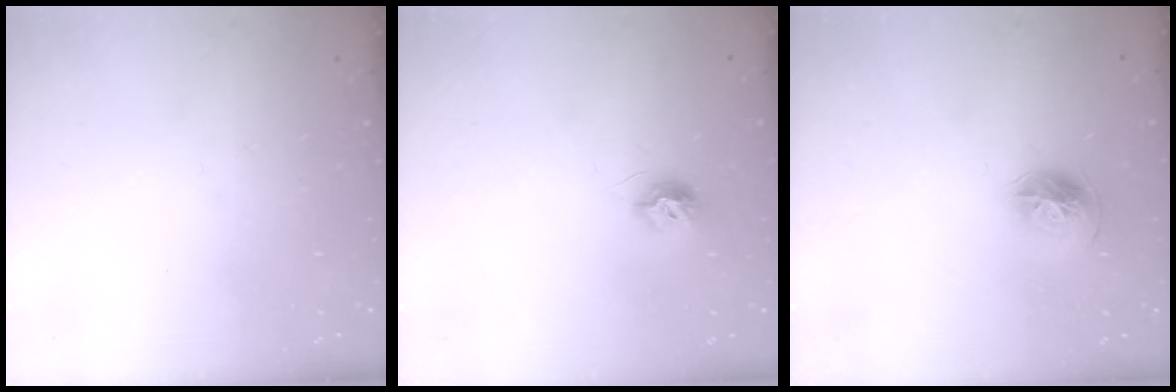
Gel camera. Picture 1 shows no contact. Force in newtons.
{"total": 7.6, "press": 7.6, "slide": 0.4}
{"total": 10.0, "press": 9.9, "slide": 1.2}